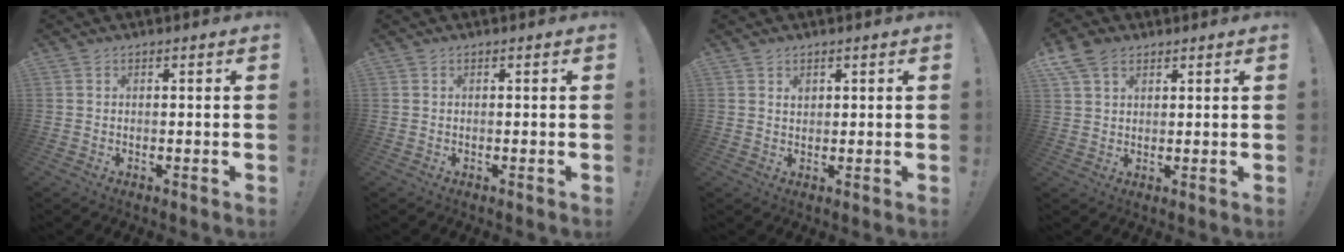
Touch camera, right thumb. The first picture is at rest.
{"total": 0.0}
{"total": 1.5, "force": [1.0, 1.0, 0.6], "torque": [-0.003, -0.003, 0.017]}
{"total": 7.1, "force": [3.9, 4.7, 3.7], "torque": [-0.068, -0.004, 0.079]}